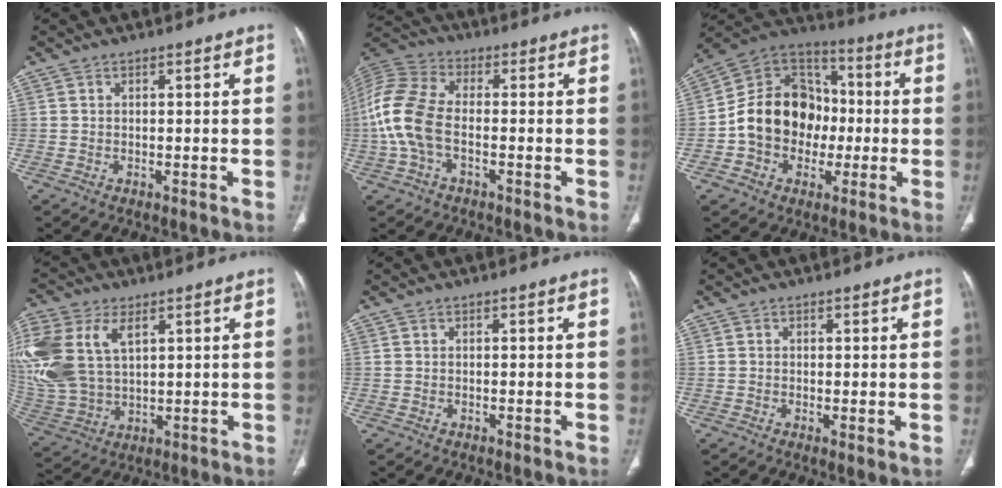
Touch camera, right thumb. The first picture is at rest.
{"total": 12.5, "force": [-2.1, 7.2, 10.0], "torque": [-0.235, 0.028, -0.047]}
{"total": 17.6, "force": [-1.9, 14.2, 10.2], "torque": [-0.126, 0.038, -0.040]}
{"total": 21.1, "force": [7.1, 13.3, 14.8], "torque": [-0.369, 0.003, 0.147]}
{"total": 0.0}
{"total": 1.6, "force": [-0.1, 0.5, 1.5], "torque": [-0.031, -0.009, -0.002]}